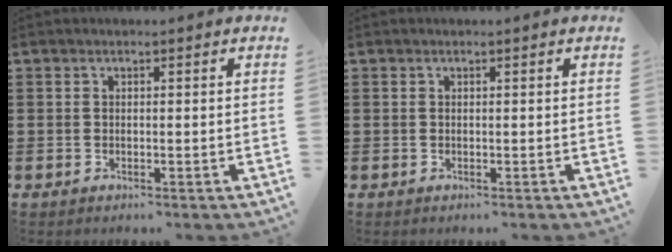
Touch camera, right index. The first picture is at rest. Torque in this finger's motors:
{"motor_torque": [-0.12, 0.31, 0.00, -0.01]}